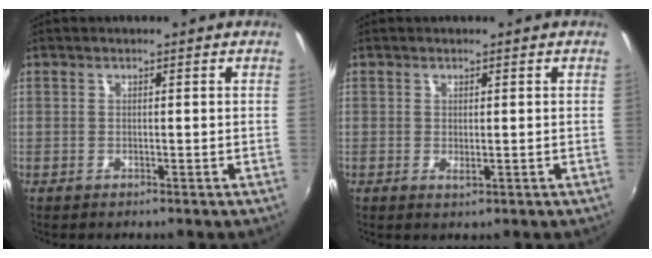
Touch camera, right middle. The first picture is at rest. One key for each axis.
{"total": 1.0, "fx": 0.0, "fy": 0.3, "fz": 0.9, "tx": -0.015, "ty": -0.001, "tz": 0.002}